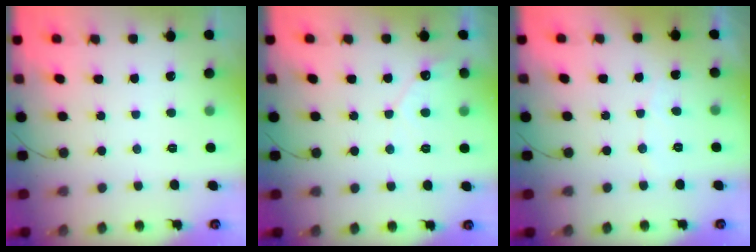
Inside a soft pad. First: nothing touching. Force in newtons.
{"total": 4.0, "press": 4.0, "slide": 0.2}
{"total": 2.8, "press": 2.8, "slide": 0.2}